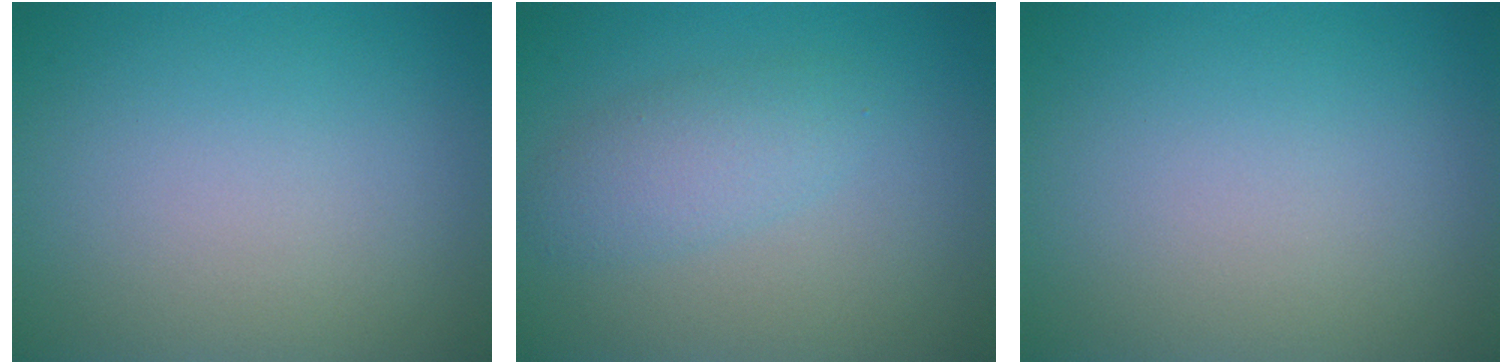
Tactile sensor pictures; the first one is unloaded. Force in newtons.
{"total": 2.7, "press": 2.7, "slide": 0.1}
{"total": 0.0}